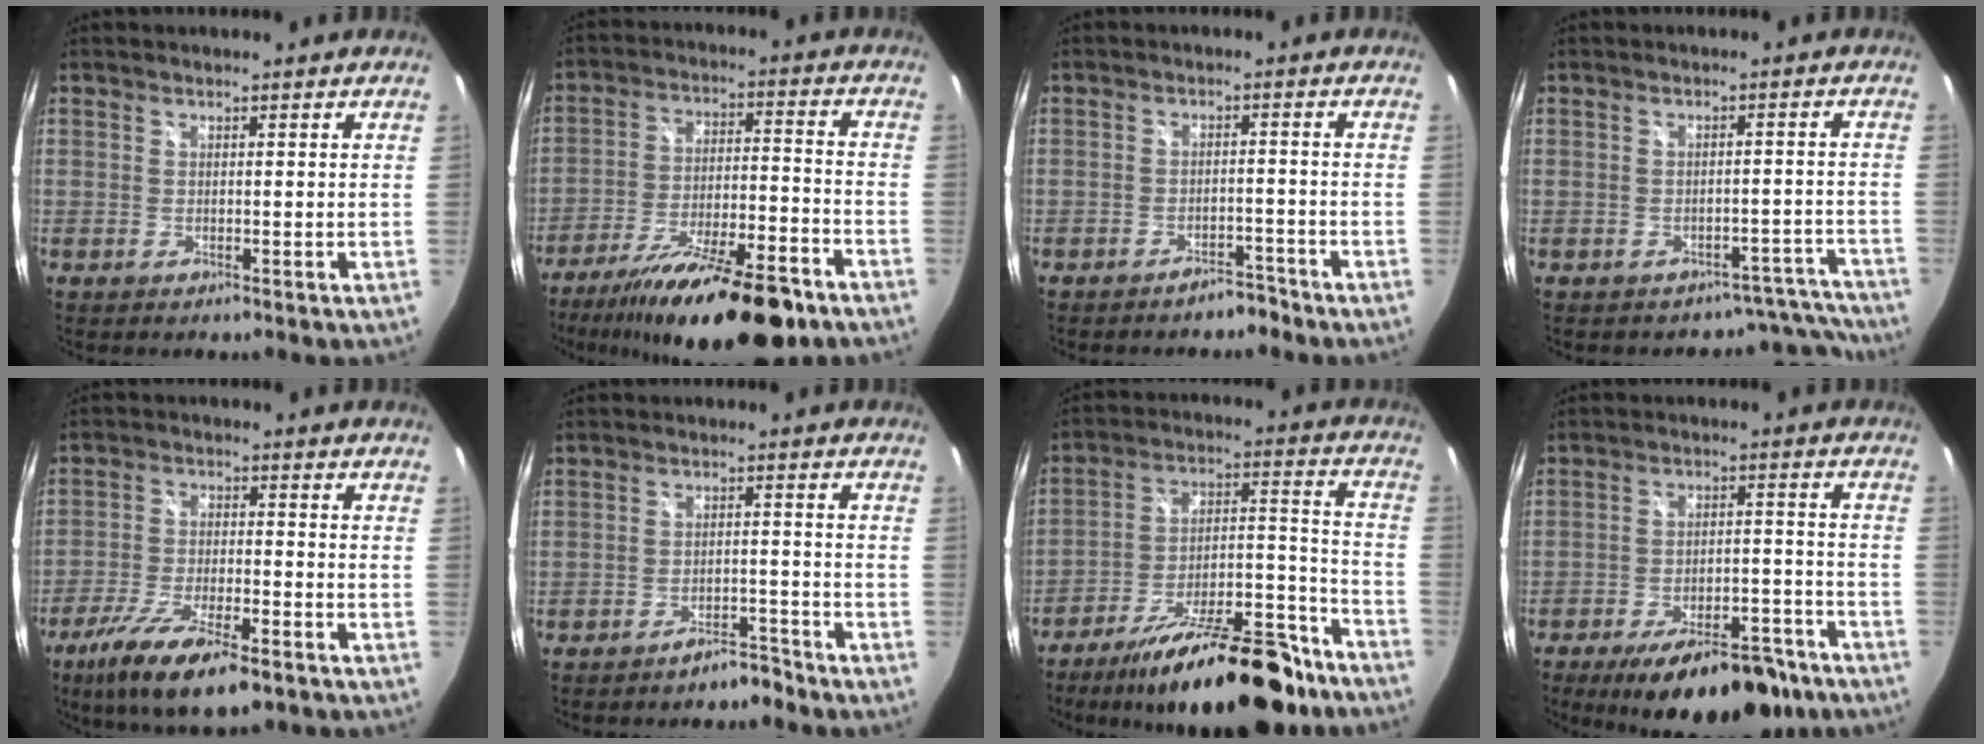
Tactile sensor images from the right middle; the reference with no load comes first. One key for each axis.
{"total": 22.0, "fx": -16.4, "fy": 5.2, "fz": 13.7, "tx": -0.238, "ty": -0.034, "tz": -0.252}
{"total": 3.5, "fx": -3.1, "fy": 1.3, "fz": 0.9, "tx": -0.021, "ty": 0.007, "tz": -0.041}
{"total": 9.3, "fx": -8.7, "fy": 3.3, "fz": -0.5, "tx": 0.027, "ty": 0.041, "tz": -0.103}
{"total": 14.0, "fx": -9.4, "fy": 3.9, "fz": 9.6, "tx": -0.206, "ty": -0.042, "tz": -0.168}
{"total": 4.0, "fx": -3.7, "fy": 1.0, "fz": 1.0, "tx": -0.025, "ty": 0.008, "tz": -0.051}
{"total": 23.5, "fx": -17.6, "fy": 7.4, "fz": 13.7, "tx": -0.214, "ty": 0.004, "tz": -0.256}
{"total": 17.4, "fx": -13.2, "fy": 6.1, "fz": 9.5, "tx": -0.148, "ty": -0.007, "tz": -0.178}